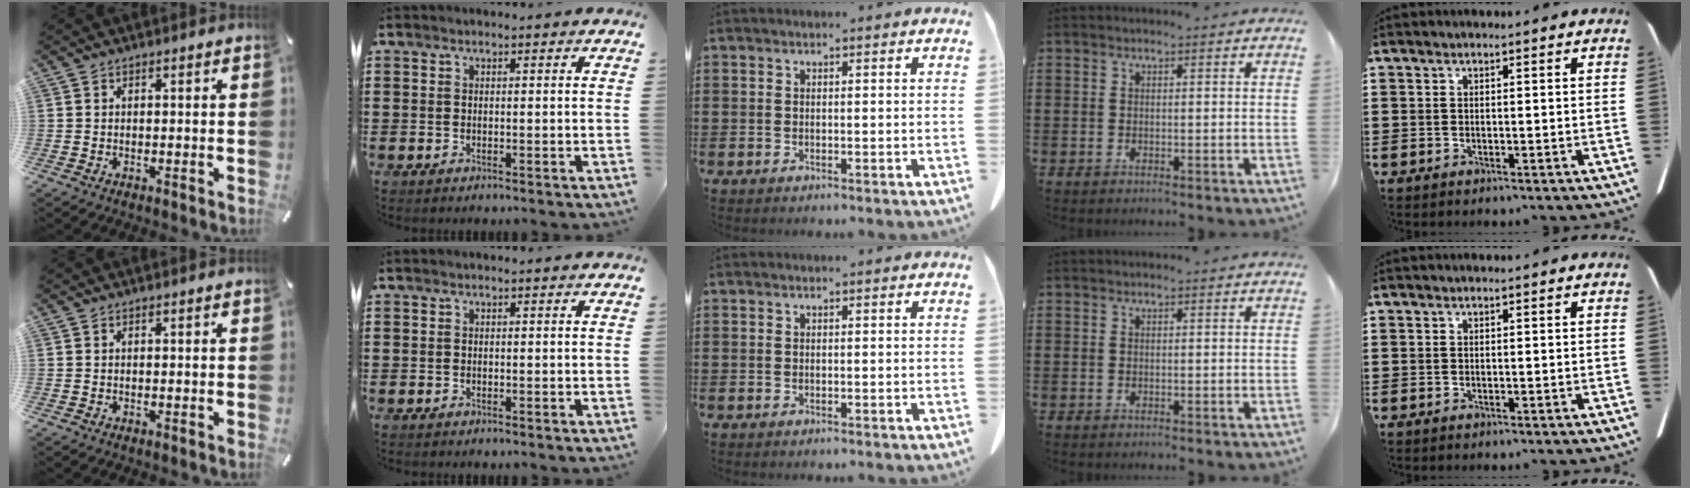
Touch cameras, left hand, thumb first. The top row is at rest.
{}